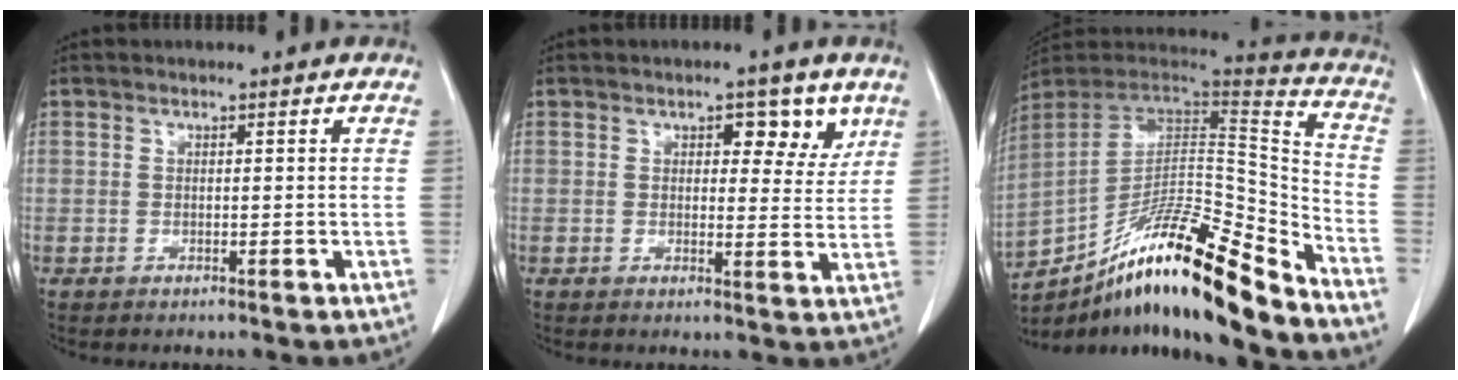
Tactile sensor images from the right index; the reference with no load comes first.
{"total": 4.8, "force": [2.6, 2.5, 3.1], "torque": [-0.024, 0.002, 0.030]}
{"total": 22.8, "force": [-16.7, 2.1, 15.4], "torque": [-0.240, 0.006, -0.293]}